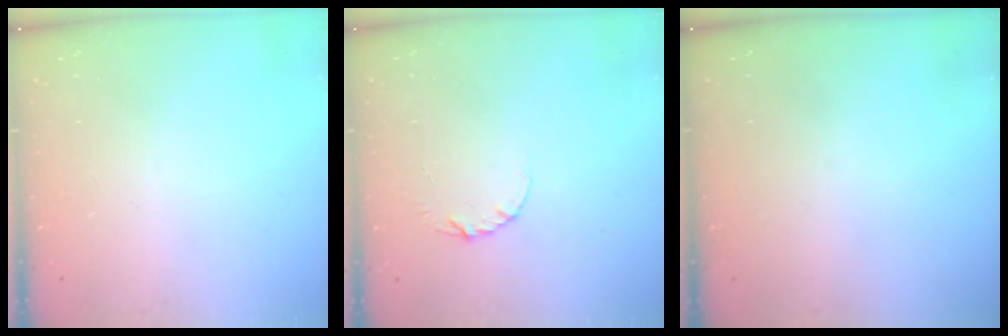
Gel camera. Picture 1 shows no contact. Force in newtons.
{"total": 3.5, "press": 3.4, "slide": 0.4}
{"total": 0.0}